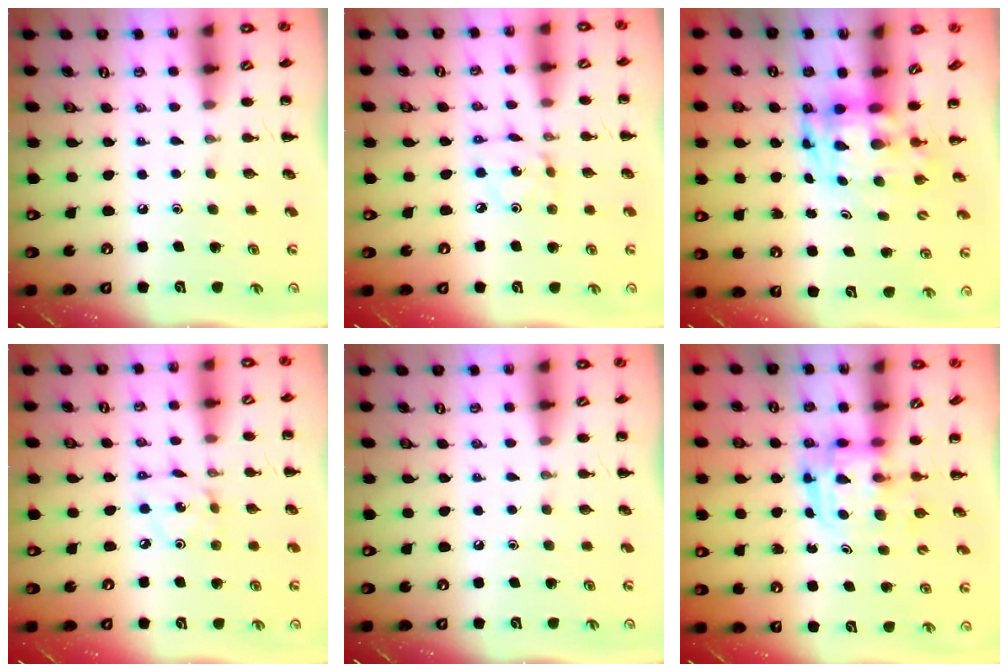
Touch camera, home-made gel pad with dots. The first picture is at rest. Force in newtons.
{"total": 2.3, "press": 2.2, "slide": 0.3}
{"total": 4.0, "press": 3.9, "slide": 0.8}
{"total": 2.3, "press": 2.2, "slide": 0.3}
{"total": 0.0}
{"total": 3.2, "press": 3.1, "slide": 0.3}